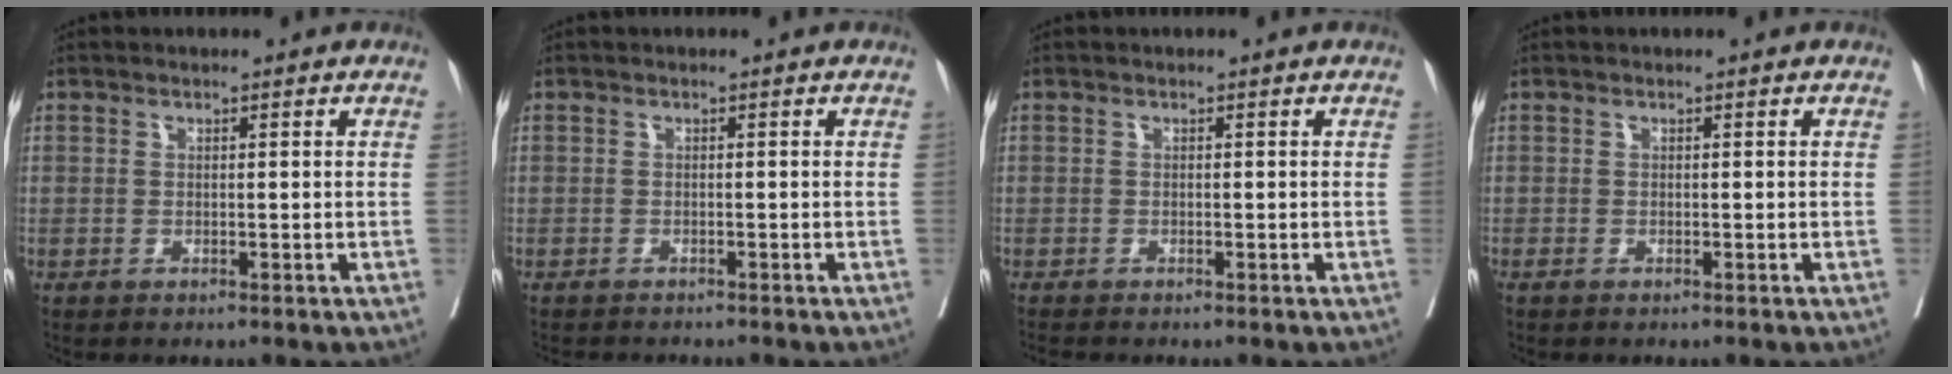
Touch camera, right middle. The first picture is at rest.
{"total": 3.3, "force": [-3.0, 0.7, 0.9], "torque": [-0.016, -0.008, -0.043]}
{"total": 1.3, "force": [-1.3, 0.0, 0.4], "torque": [-0.014, -0.006, -0.023]}
{"total": 0.0}